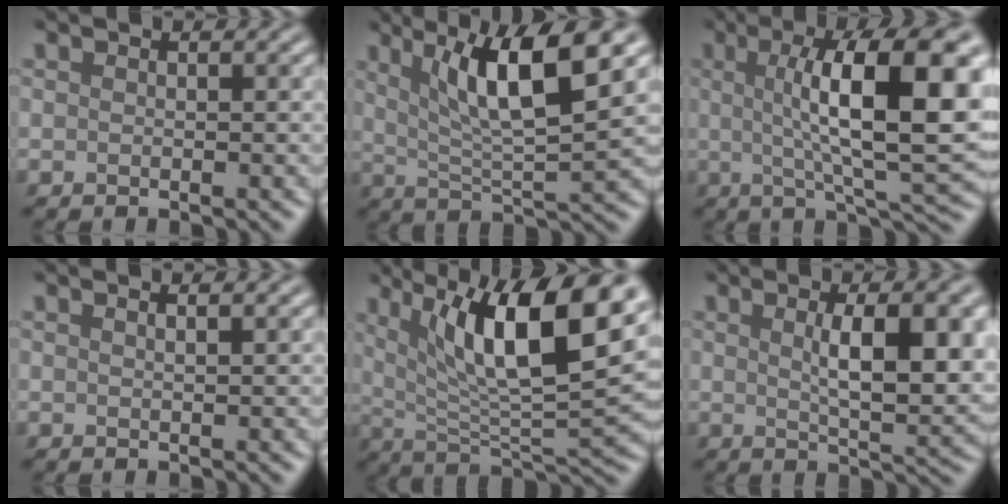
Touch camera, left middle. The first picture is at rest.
{"total": 8.8, "force": [3.6, 2.0, 7.8], "torque": [-0.124, -0.002, 0.065]}
{"total": 12.7, "force": [2.0, 3.3, 12.1], "torque": [-0.161, 0.010, 0.029]}
{"total": 1.2, "force": [0.8, 0.4, 0.8], "torque": [-0.003, 0.001, 0.002]}
{"total": 12.6, "force": [5.0, 3.8, 10.9], "torque": [-0.165, -0.001, 0.082]}
{"total": 8.0, "force": [1.4, 2.4, 7.5], "torque": [-0.107, -0.001, 0.027]}